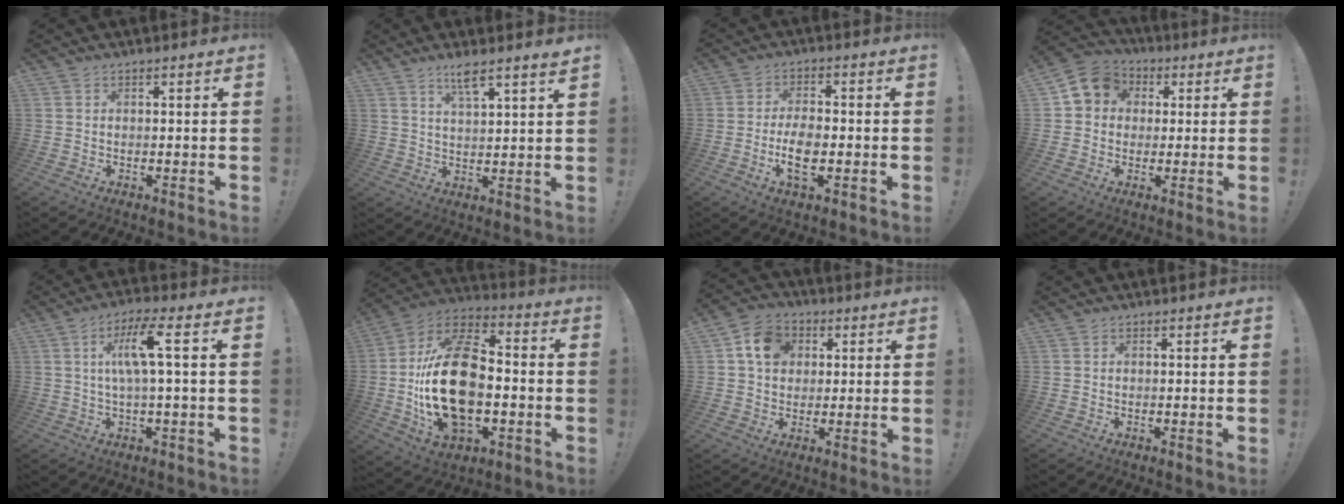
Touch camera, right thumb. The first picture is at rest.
{"total": 5.9, "force": [4.5, 0.2, 3.8], "torque": [-0.067, -0.023, 0.074]}
{"total": 7.8, "force": [-2.0, 3.5, 6.7], "torque": [-0.119, -0.005, -0.039]}
{"total": 9.1, "force": [2.3, 8.0, 3.6], "torque": [-0.055, 0.005, 0.048]}
{"total": 9.9, "force": [1.6, 1.0, 9.7], "torque": [-0.182, 0.009, 0.023]}
{"total": 26.3, "force": [-2.6, 15.8, 20.9], "torque": [-0.394, 0.024, -0.036]}
{"total": 10.4, "force": [3.0, 8.5, 5.1], "torque": [-0.079, 0.006, 0.061]}
{"total": 0.0}